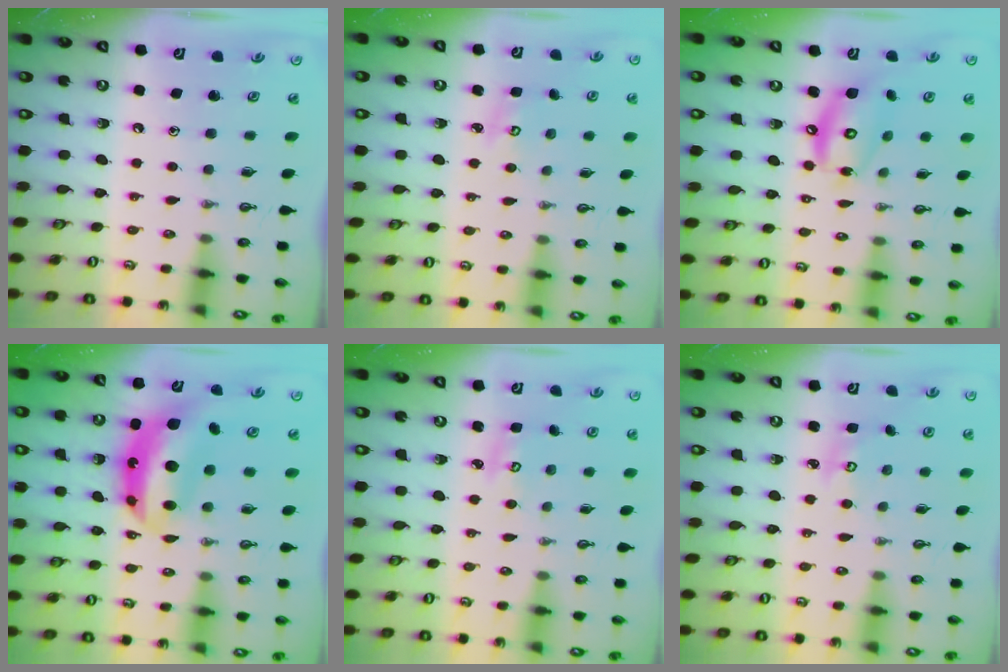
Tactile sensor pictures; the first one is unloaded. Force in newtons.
{"total": 2.6, "press": 2.6, "slide": 0.3}
{"total": 13.3, "press": 13.2, "slide": 1.2}
{"total": 12.4, "press": 12.3, "slide": 1.1}
{"total": 2.5, "press": 2.5, "slide": 0.2}
{"total": 2.8, "press": 2.8, "slide": 0.3}